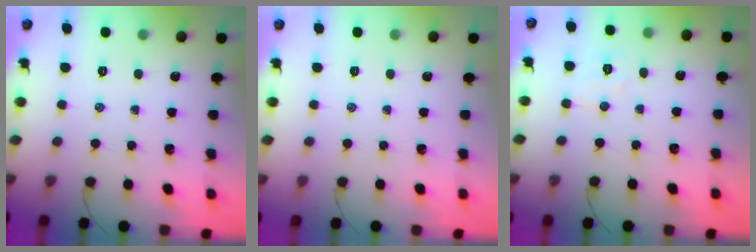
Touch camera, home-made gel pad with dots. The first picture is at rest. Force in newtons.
{"total": 0.0}
{"total": 5.1, "press": 5.0, "slide": 0.9}